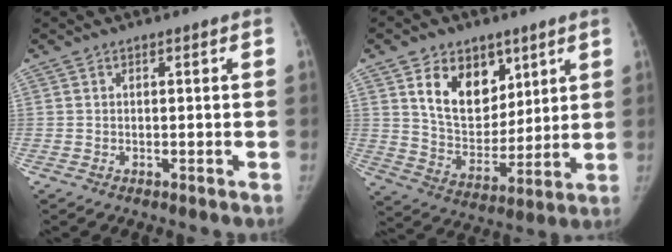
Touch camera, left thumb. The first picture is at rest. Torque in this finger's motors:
{"motor_torque": [0.01, 0.12, 1.21, -0.78, 0.30]}